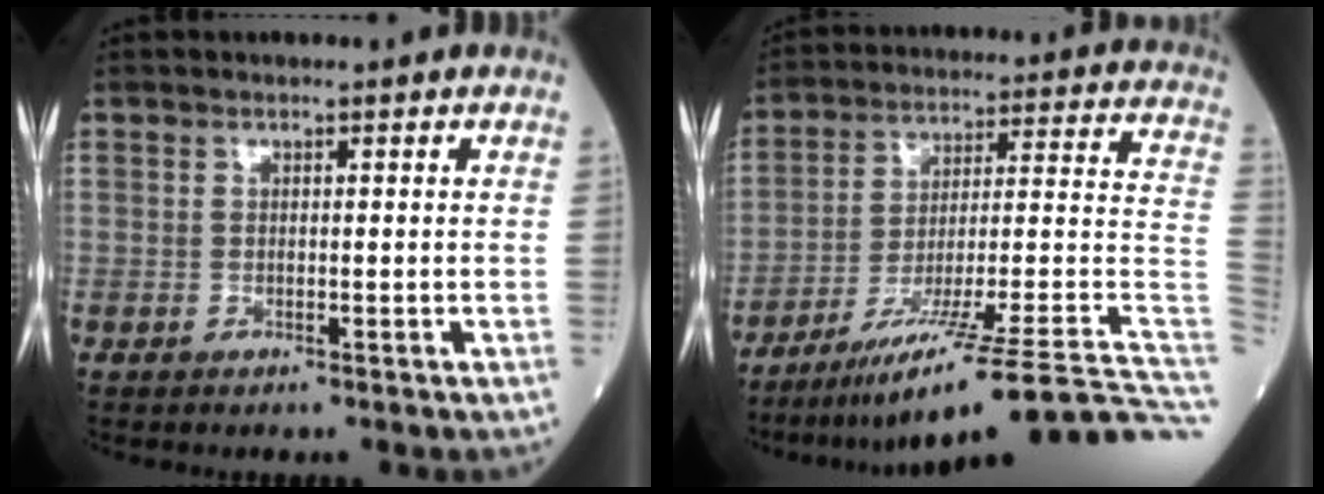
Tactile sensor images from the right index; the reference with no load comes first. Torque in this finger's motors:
{"motor_torque": [-1.09, -0.86, 0.00, 0.00]}